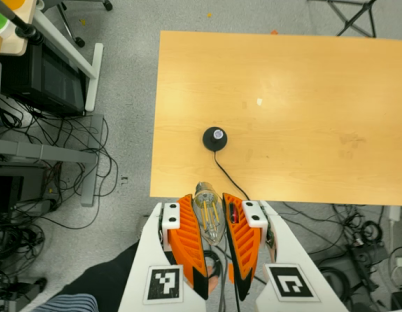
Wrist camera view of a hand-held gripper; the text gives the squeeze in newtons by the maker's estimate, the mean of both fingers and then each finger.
{"total": 21.1, "left": 25.1, "right": 17.0}